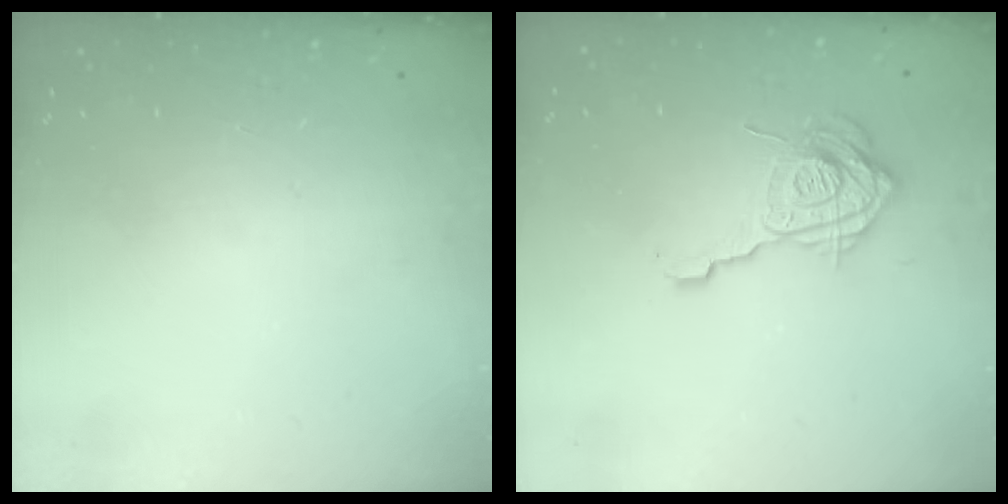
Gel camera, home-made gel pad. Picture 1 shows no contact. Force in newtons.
{"total": 15.6, "press": 15.6, "slide": 1.4}